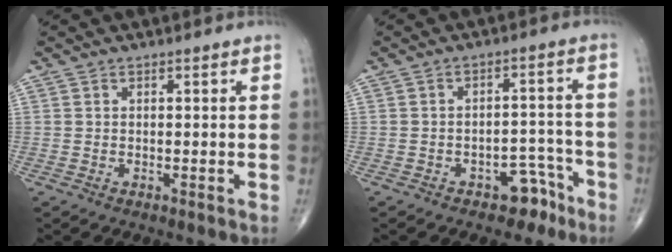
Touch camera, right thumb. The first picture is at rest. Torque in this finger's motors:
{"motor_torque": [2.57, -0.77, 0.82, -0.60, 0.22]}